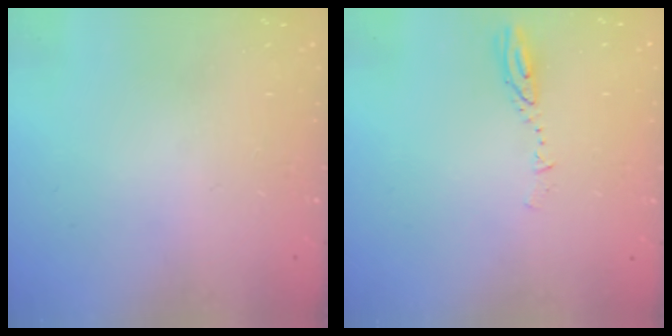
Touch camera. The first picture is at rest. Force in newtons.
{"total": 3.9, "press": 3.9, "slide": 0.3}